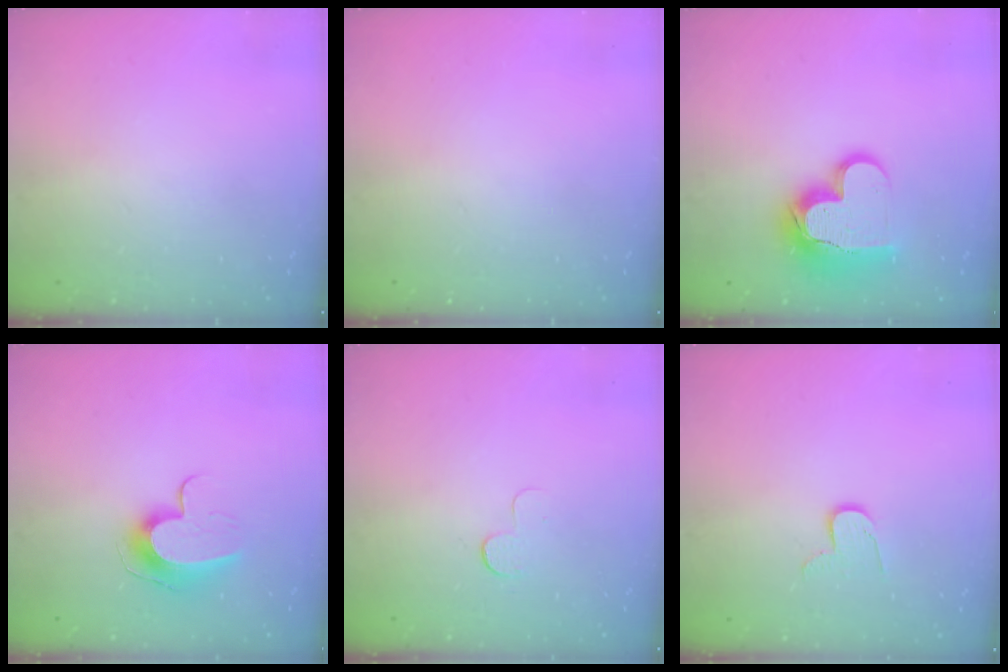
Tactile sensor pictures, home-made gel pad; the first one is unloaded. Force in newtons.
{"total": 0.0}
{"total": 15.5, "press": 15.4, "slide": 1.8}
{"total": 10.1, "press": 10.1, "slide": 0.3}
{"total": 3.9, "press": 3.9, "slide": 0.4}
{"total": 7.2, "press": 7.2, "slide": 0.6}